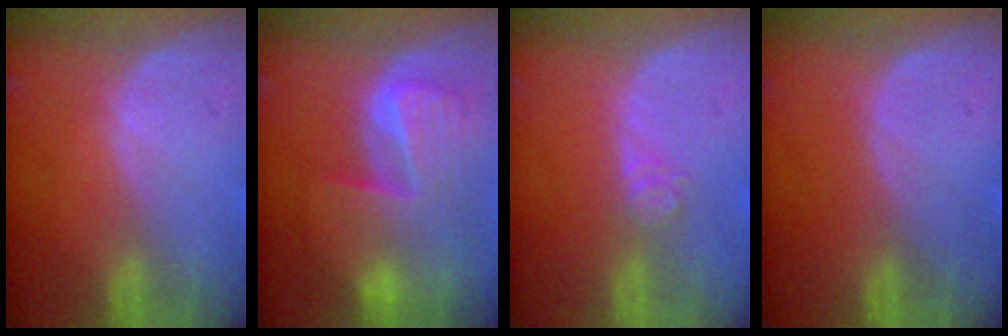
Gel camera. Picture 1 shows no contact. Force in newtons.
{"total": 9.8, "press": 8.5, "slide": 4.9}
{"total": 2.7, "press": 2.2, "slide": 1.5}
{"total": 0.0}